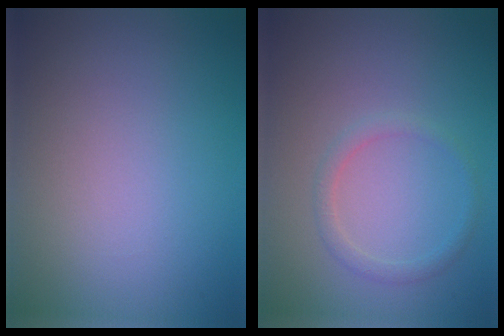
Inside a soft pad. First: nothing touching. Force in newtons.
{"total": 1.3, "press": 1.3, "slide": 0.1}